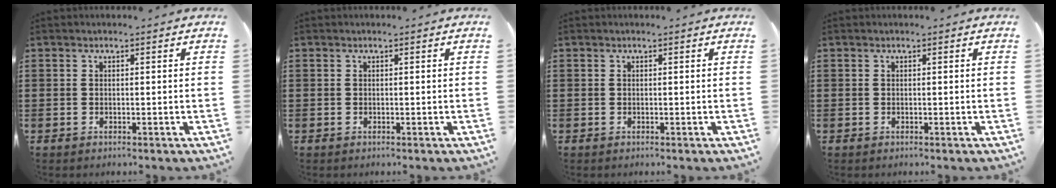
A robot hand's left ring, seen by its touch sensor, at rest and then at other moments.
{"total": 0.0}
{"total": 0.0}
{"total": 0.0}